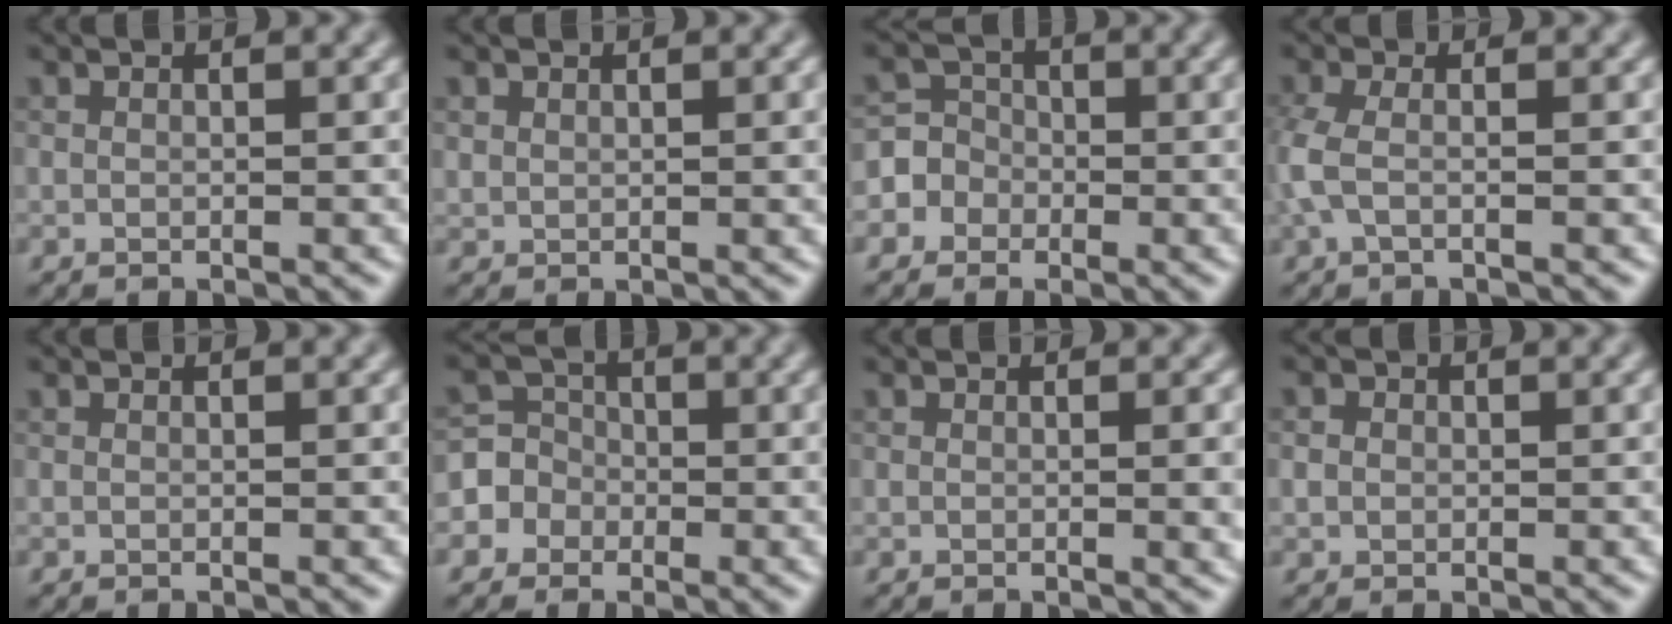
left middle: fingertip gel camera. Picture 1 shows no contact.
{"total": 0.7, "force": [0.4, 0.2, 0.5], "torque": [-0.010, 0.001, 0.021]}
{"total": 4.0, "force": [-2.2, 3.4, -0.2], "torque": [0.022, 0.015, -0.050]}
{"total": 2.1, "force": [-1.1, 0.5, 1.8], "torque": [-0.067, 0.005, -0.015]}
{"total": 0.0}
{"total": 4.5, "force": [-2.3, 3.8, -0.3], "torque": [0.020, 0.018, -0.050]}
{"total": 2.3, "force": [0.1, 0.9, 2.1], "torque": [-0.014, 0.006, 0.008]}
{"total": 0.7, "force": [-0.4, 0.6, -0.1], "torque": [-0.007, 0.006, 0.007]}